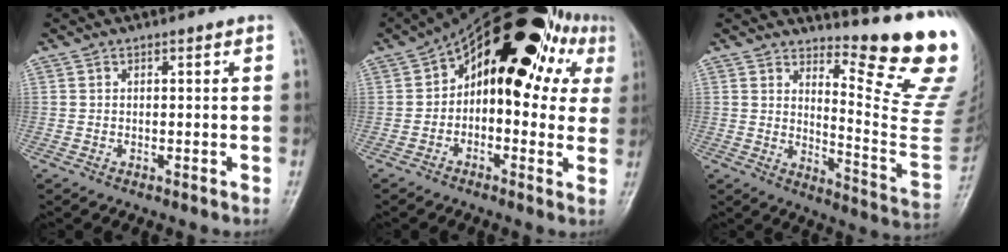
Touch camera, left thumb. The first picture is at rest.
{"total": 22.9, "force": [6.0, 13.0, 17.9], "torque": [-0.206, 0.045, 0.078]}
{"total": 16.0, "force": [11.9, 2.0, 10.5], "torque": [-0.115, -0.148, 0.164]}